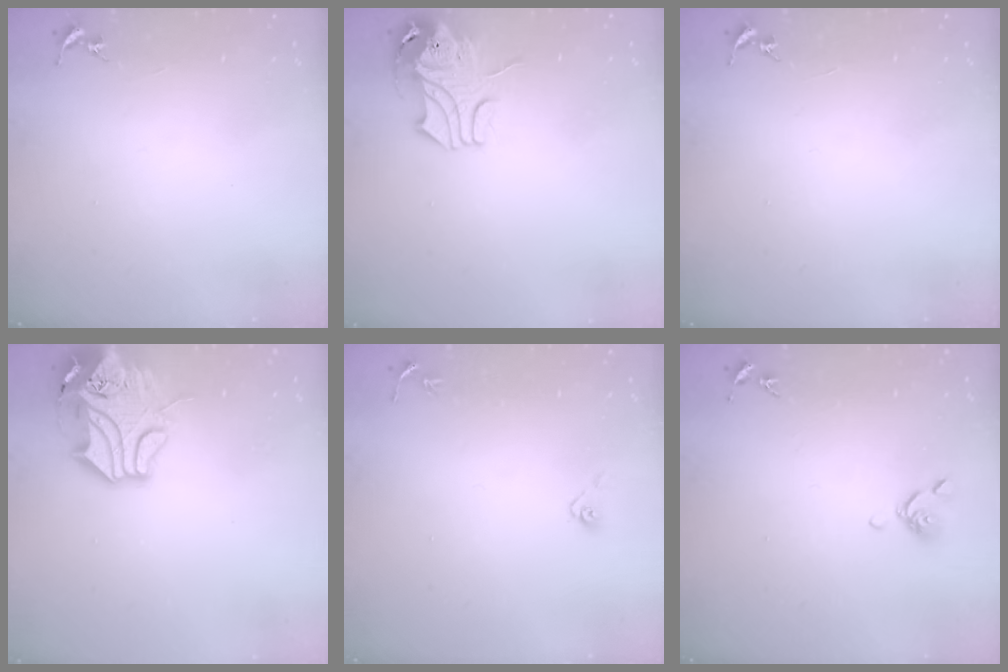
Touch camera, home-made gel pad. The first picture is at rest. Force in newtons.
{"total": 9.5, "press": 9.4, "slide": 1.2}
{"total": 0.0}
{"total": 14.5, "press": 14.3, "slide": 1.9}
{"total": 4.0, "press": 3.4, "slide": 2.0}
{"total": 6.8, "press": 6.7, "slide": 0.9}